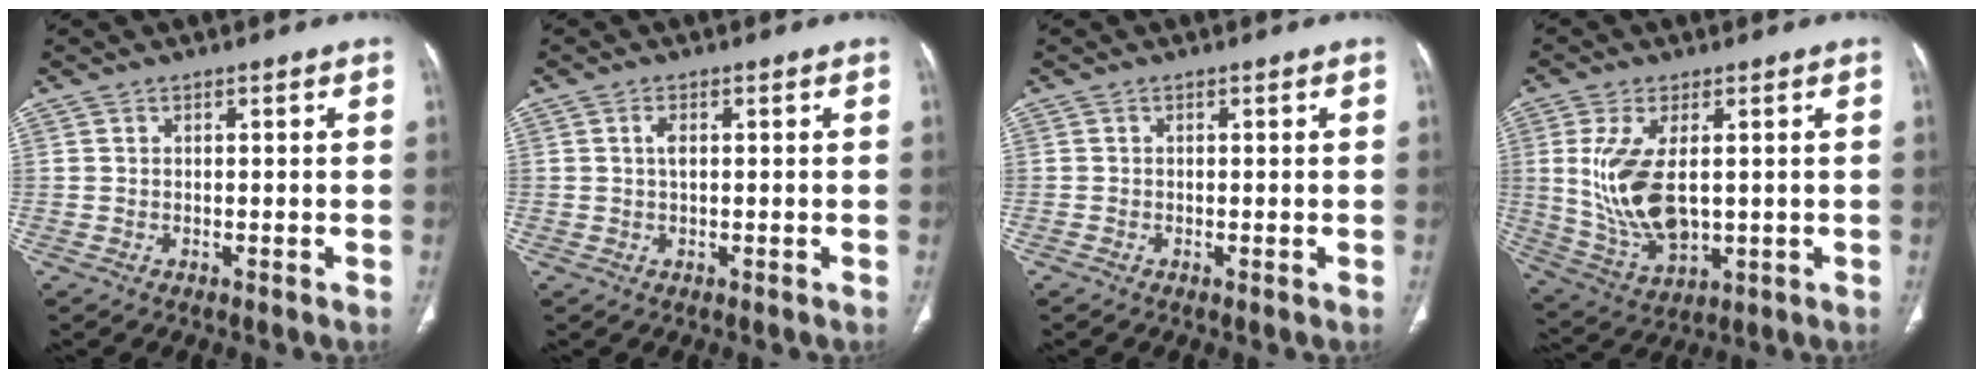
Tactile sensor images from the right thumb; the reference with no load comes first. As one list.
[{"total": 1.6, "force": [0.3, 0.8, 1.4], "torque": [-0.024, 0.002, 0.003]}, {"total": 0.0}, {"total": 13.0, "force": [1.1, 6.8, 11.1], "torque": [-0.223, -0.014, 0.041]}]